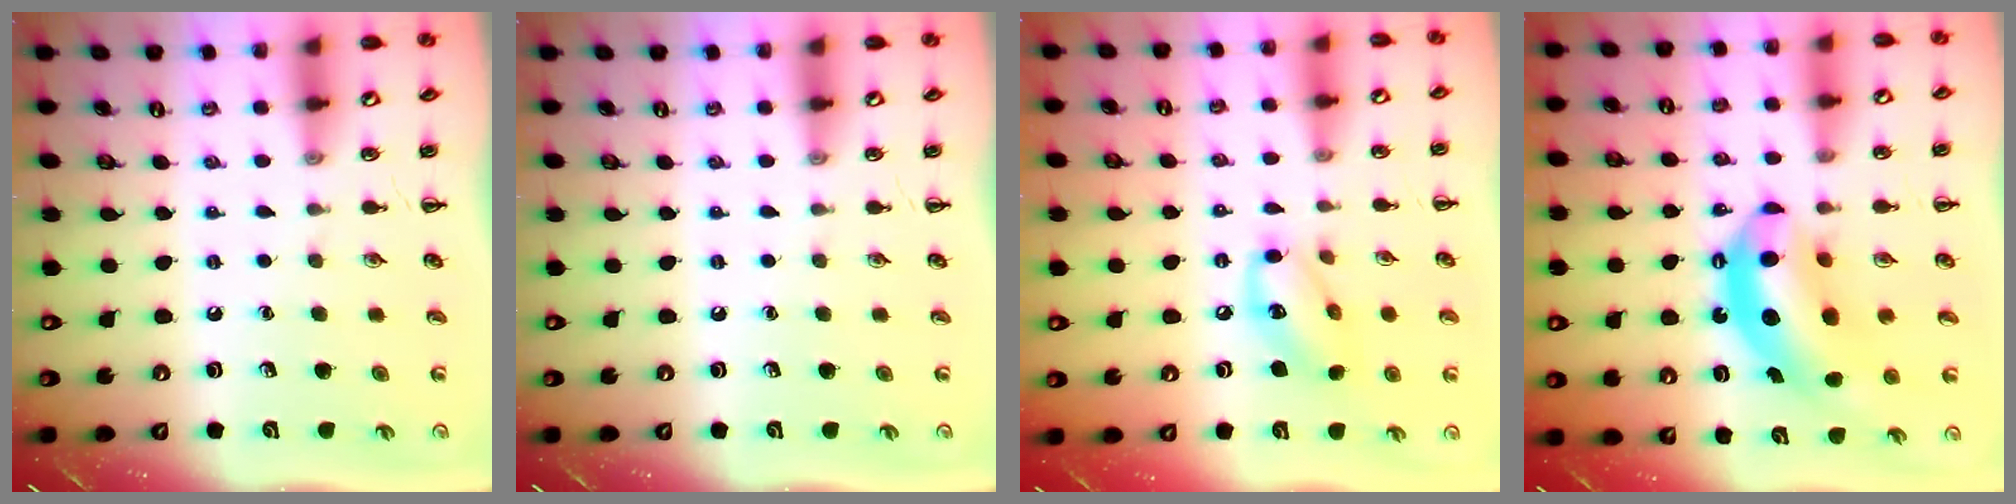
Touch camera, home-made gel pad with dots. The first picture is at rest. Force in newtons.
{"total": 0.0}
{"total": 12.0, "press": 11.9, "slide": 1.6}
{"total": 12.6, "press": 12.2, "slide": 3.3}